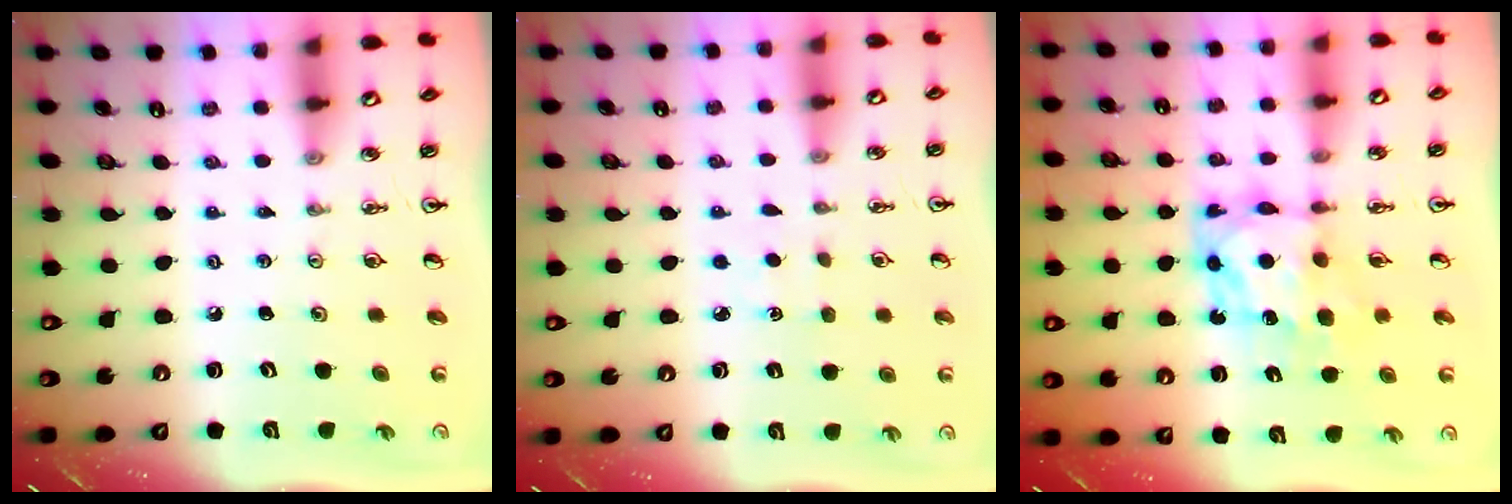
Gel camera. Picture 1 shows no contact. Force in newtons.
{"total": 1.4, "press": 1.4, "slide": 0.2}
{"total": 7.0, "press": 7.0, "slide": 0.8}